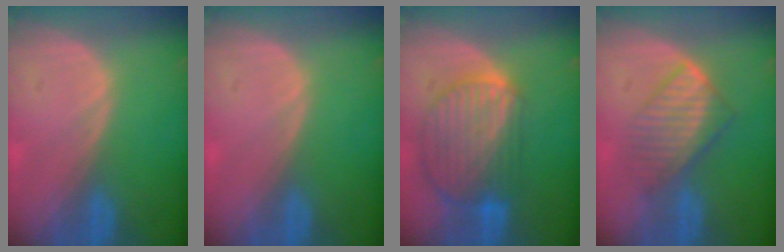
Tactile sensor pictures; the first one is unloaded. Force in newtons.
{"total": 0.0}
{"total": 10.2, "press": 8.7, "slide": 5.3}
{"total": 6.3, "press": 6.2, "slide": 1.5}